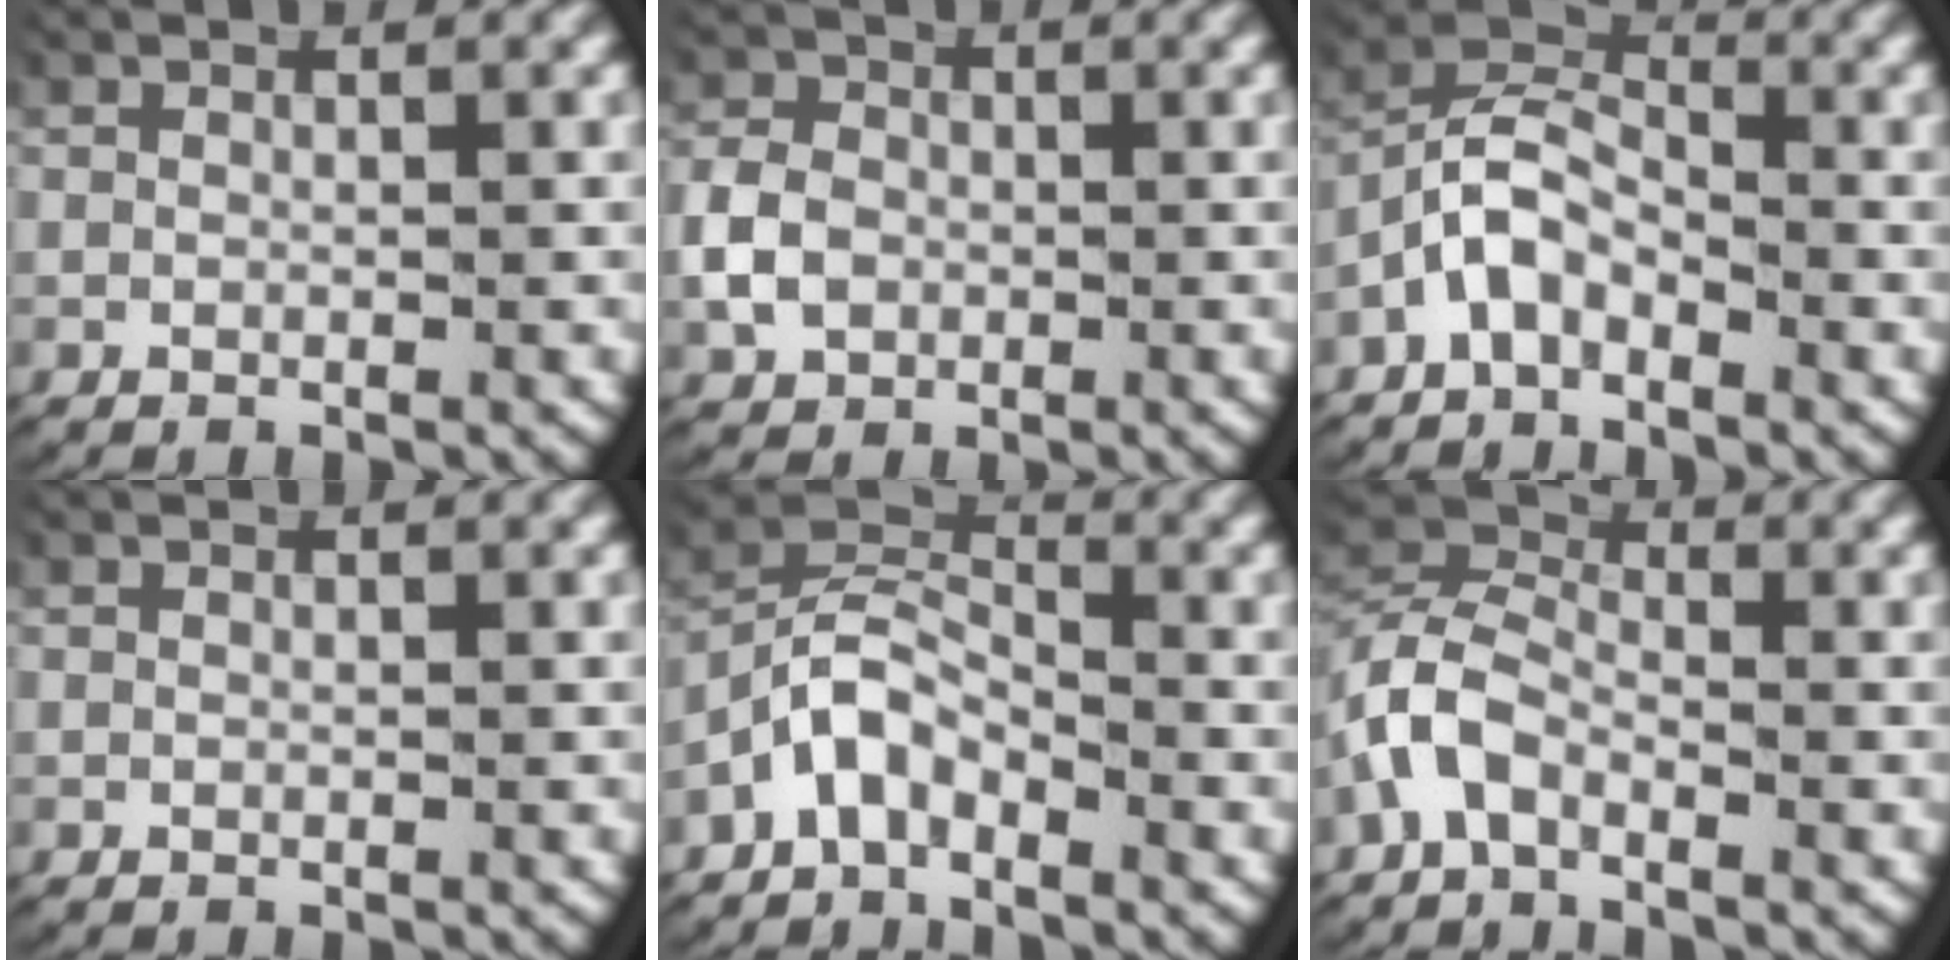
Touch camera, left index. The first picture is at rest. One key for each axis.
{"total": 3.2, "fx": -0.6, "fy": 2.7, "fz": 1.6, "tx": -0.043, "ty": -0.004, "tz": -0.008}
{"total": 4.7, "fx": -0.6, "fy": 3.9, "fz": 2.6, "tx": -0.058, "ty": -0.001, "tz": -0.022}
{"total": 0.0}
{"total": 5.2, "fx": -1.2, "fy": 4.2, "fz": 2.8, "tx": -0.068, "ty": -0.007, "tz": -0.031}
{"total": 4.6, "fx": -1.1, "fy": 3.7, "fz": 2.4, "tx": -0.066, "ty": -0.005, "tz": -0.030}